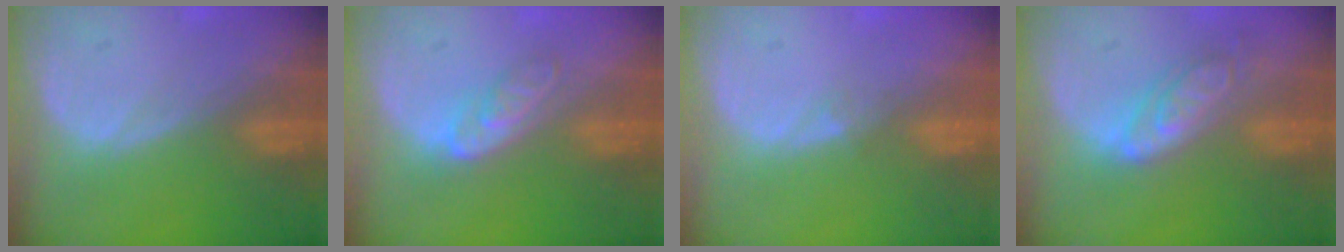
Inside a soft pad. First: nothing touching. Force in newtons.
{"total": 4.7, "press": 3.9, "slide": 2.5}
{"total": 0.9, "press": 0.7, "slide": 0.6}
{"total": 6.4, "press": 5.6, "slide": 3.1}